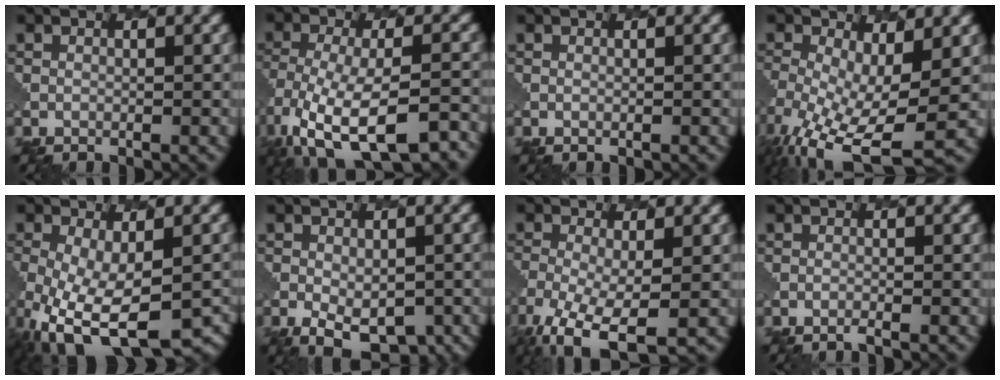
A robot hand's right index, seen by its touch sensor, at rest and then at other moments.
{"total": 12.5, "force": [-7.8, 5.2, 8.3], "torque": [-0.170, -0.026, -0.107]}
{"total": 0.0}
{"total": 10.3, "force": [-3.6, 4.4, 8.5], "torque": [-0.176, -0.031, -0.061]}
{"total": 12.5, "force": [-5.0, 6.1, 9.7], "torque": [-0.179, -0.062, -0.066]}
{"total": 5.9, "force": [-2.5, 3.3, 4.2], "torque": [-0.058, -0.017, -0.032]}
{"total": 7.6, "force": [-4.0, 3.2, 5.7], "torque": [-0.129, -0.027, -0.069]}
{"total": 0.7, "force": [-0.7, 0.1, 0.2], "torque": [0.002, 0.002, -0.018]}